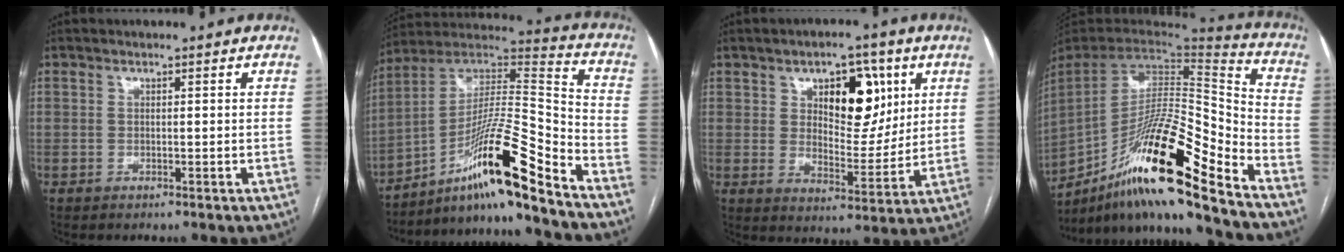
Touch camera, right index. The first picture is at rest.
{"total": 19.3, "force": [-12.7, -0.3, 14.4], "torque": [-0.269, 0.016, -0.220]}
{"total": 11.1, "force": [4.5, 5.4, 8.5], "torque": [-0.120, 0.009, 0.077]}
{"total": 22.9, "force": [-15.2, 1.3, 17.0], "torque": [-0.296, -0.005, -0.275]}